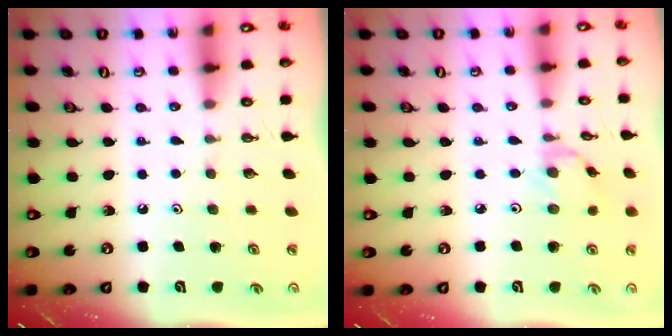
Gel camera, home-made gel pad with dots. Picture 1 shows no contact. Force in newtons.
{"total": 1.3, "press": 1.2, "slide": 0.4}